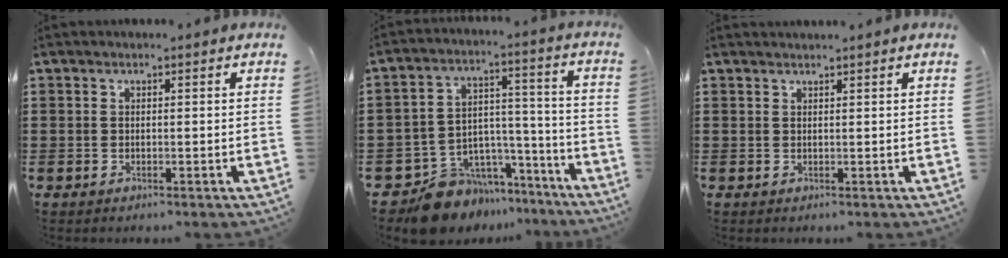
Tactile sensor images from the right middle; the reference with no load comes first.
{"total": 9.3, "force": [-8.3, 4.1, 0.4], "torque": [-0.015, 0.018, -0.157]}
{"total": 0.8, "force": [0.8, -0.1, 0.0], "torque": [-0.003, -0.002, 0.016]}